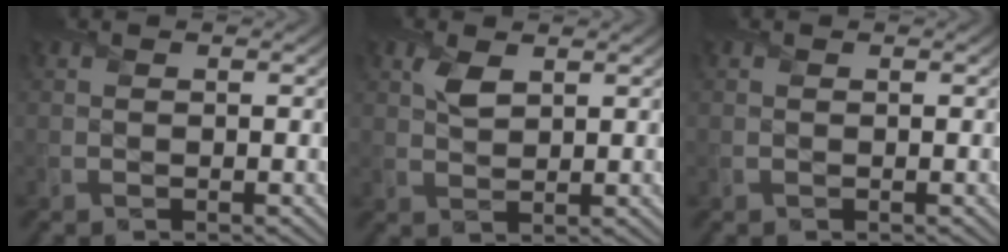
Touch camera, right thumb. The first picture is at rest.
{"total": 2.5, "force": [1.5, 1.1, 1.7], "torque": [-0.044, 0.003, 0.029]}
{"total": 0.0}